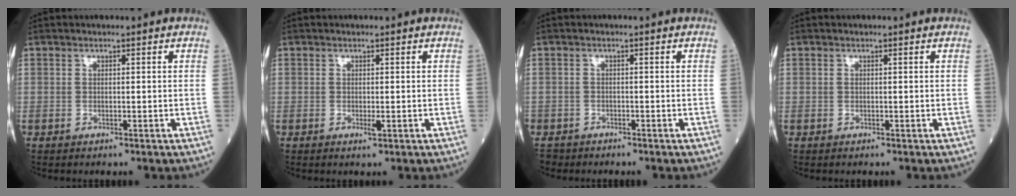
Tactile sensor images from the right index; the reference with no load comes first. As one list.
[{"total": 0.9, "force": [-0.2, 0.2, 0.8], "torque": [-0.015, -0.003, -0.002]}, {"total": 1.9, "force": [-1.6, 1.1, -0.3], "torque": [0.000, 0.001, -0.034]}, {"total": 0.0}]